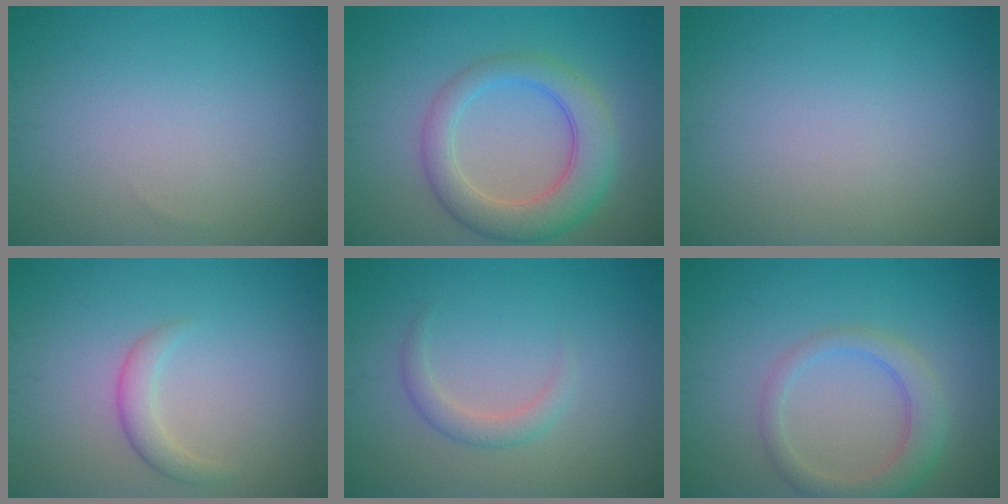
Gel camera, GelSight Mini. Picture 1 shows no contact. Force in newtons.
{"total": 5.7, "press": 5.7, "slide": 0.1}
{"total": 0.0}
{"total": 2.5, "press": 2.5, "slide": 0.1}
{"total": 1.8, "press": 1.7, "slide": 0.1}
{"total": 3.5, "press": 3.5, "slide": 0.4}